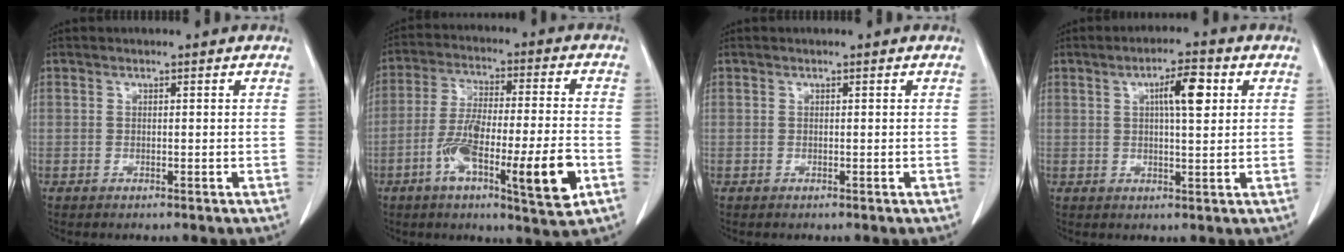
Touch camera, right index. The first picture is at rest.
{"total": 15.2, "force": [-5.5, 1.9, 14.1], "torque": [-0.242, -0.005, -0.090]}
{"total": 0.0}
{"total": 5.9, "force": [1.9, 1.1, 5.5], "torque": [-0.092, 0.008, 0.029]}